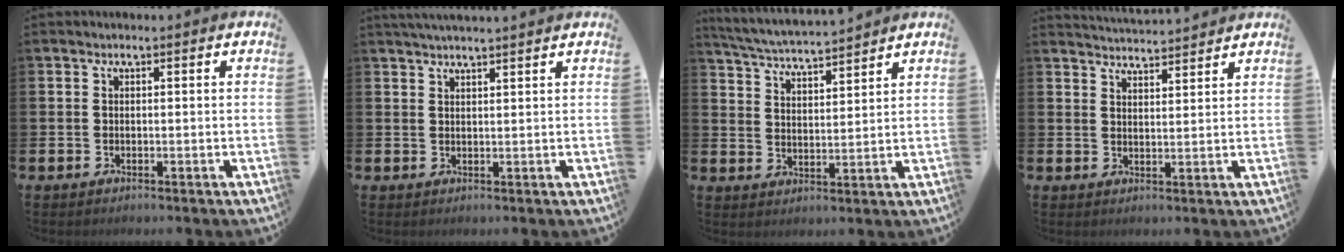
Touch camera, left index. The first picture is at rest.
{"total": 2.3, "force": [2.2, -0.3, 0.4], "torque": [-0.009, -0.008, 0.041]}
{"total": 5.1, "force": [5.0, 0.0, 0.7], "torque": [-0.039, -0.033, 0.089]}
{"total": 3.9, "force": [3.9, -0.1, -0.1], "torque": [-0.006, -0.025, 0.072]}